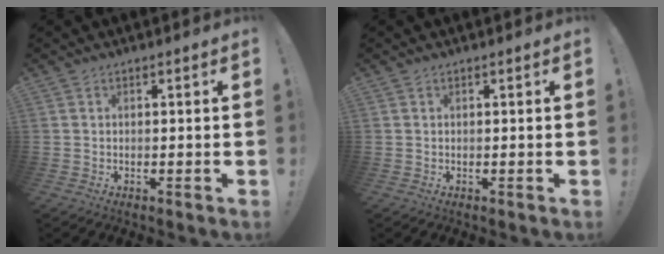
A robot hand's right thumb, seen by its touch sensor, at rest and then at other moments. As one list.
[{"total": 0.0}]